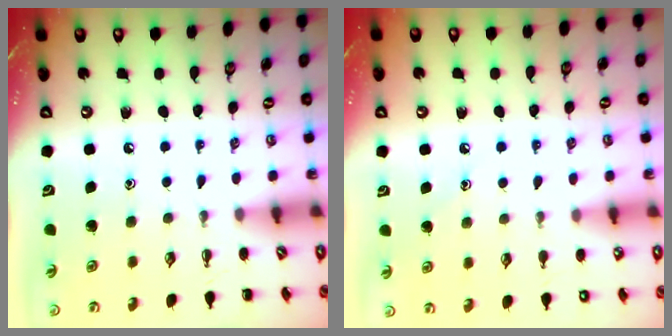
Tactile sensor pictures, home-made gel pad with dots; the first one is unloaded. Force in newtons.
{"total": 7.0, "press": 6.7, "slide": 1.9}